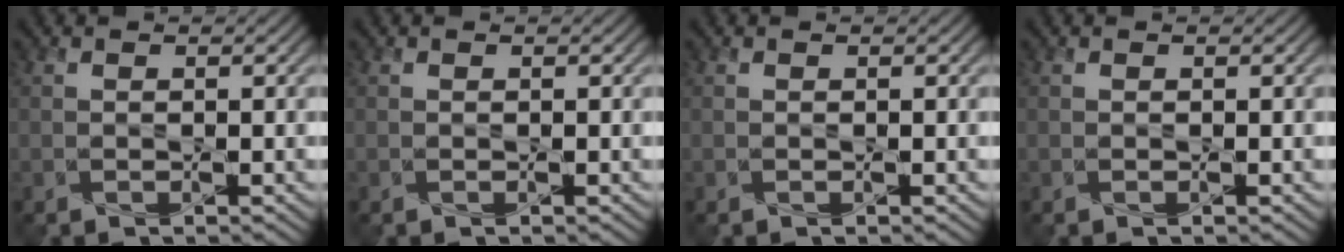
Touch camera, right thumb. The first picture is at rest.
{"total": 0.0}
{"total": 0.0}
{"total": 0.0}